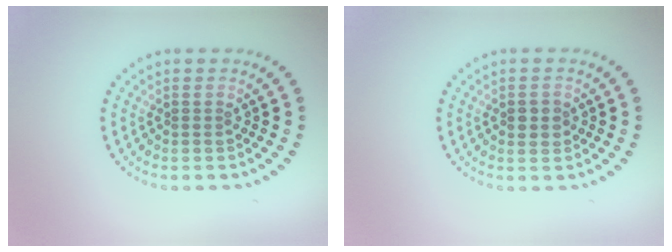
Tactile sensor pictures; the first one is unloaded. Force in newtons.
{"total": 1.6, "press": 1.6, "slide": 0.1}